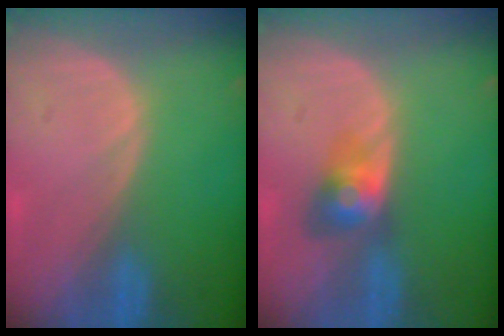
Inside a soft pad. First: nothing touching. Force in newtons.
{"total": 3.9, "press": 3.9, "slide": 0.3}